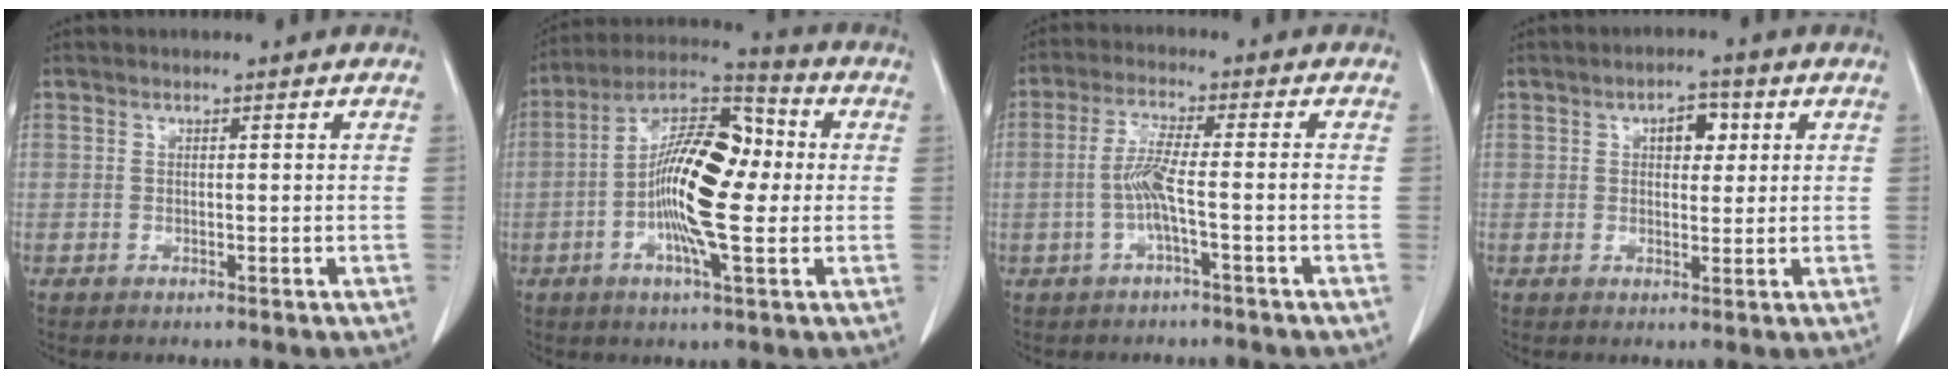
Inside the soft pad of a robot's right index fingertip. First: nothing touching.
{"total": 15.8, "force": [-0.4, 4.1, 15.3], "torque": [-0.282, 0.025, -0.017]}
{"total": 5.2, "force": [-1.3, -0.1, 5.0], "torque": [-0.105, 0.007, -0.026]}
{"total": 4.1, "force": [1.5, 2.2, 3.2], "torque": [-0.045, 0.011, 0.020]}